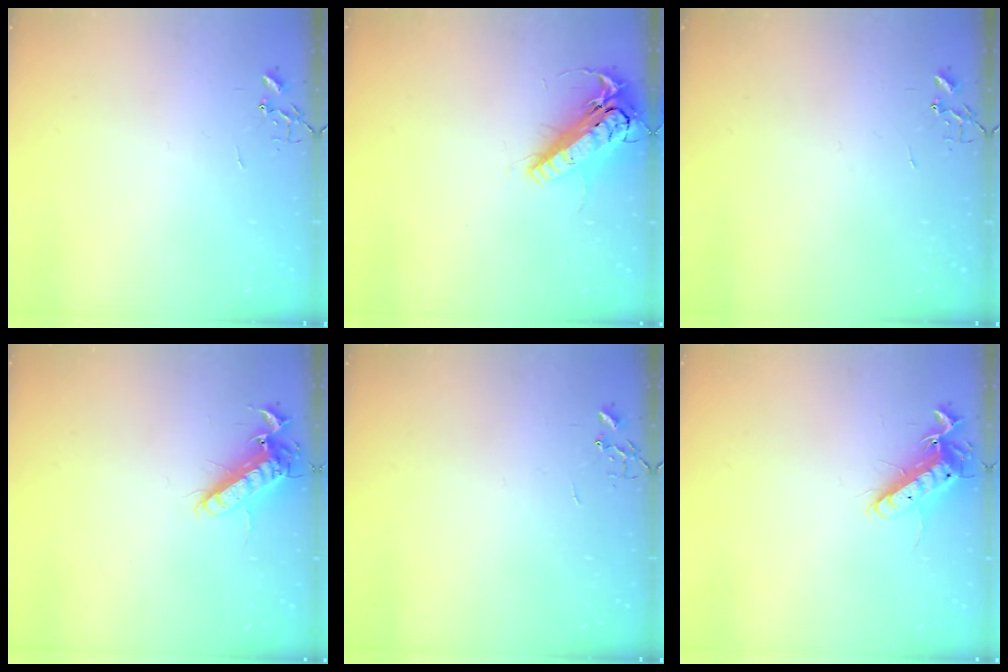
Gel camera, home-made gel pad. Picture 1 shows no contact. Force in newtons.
{"total": 17.8, "press": 17.5, "slide": 3.4}
{"total": 0.0}
{"total": 12.7, "press": 12.5, "slide": 2.1}
{"total": 0.0}
{"total": 12.2, "press": 12.1, "slide": 1.4}